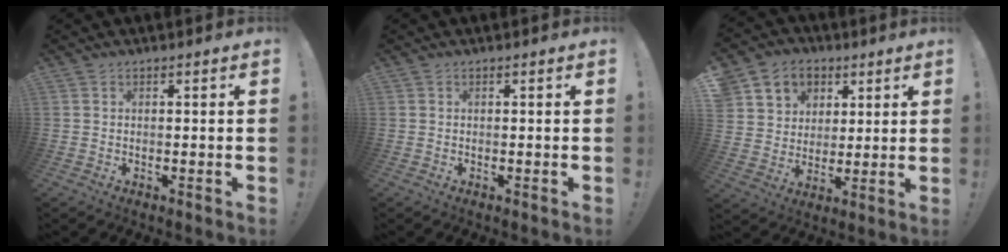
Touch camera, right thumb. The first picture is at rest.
{"total": 0.0}
{"total": 8.7, "force": [3.4, 7.9, 1.3], "torque": [-0.017, -0.023, 0.073]}